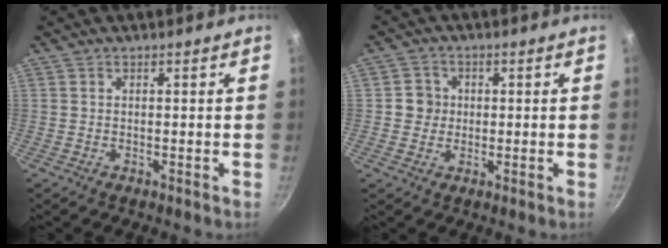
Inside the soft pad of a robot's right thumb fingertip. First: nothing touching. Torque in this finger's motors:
{"motor_torque": [-0.33, 0.26, 0.61, -0.44, 0.00]}